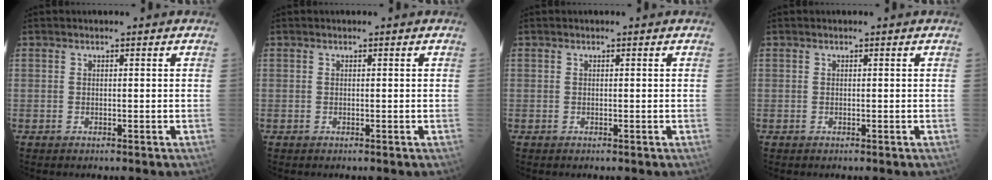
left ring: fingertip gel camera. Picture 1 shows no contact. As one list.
[{"total": 0.0}, {"total": 0.0}, {"total": 0.0}]